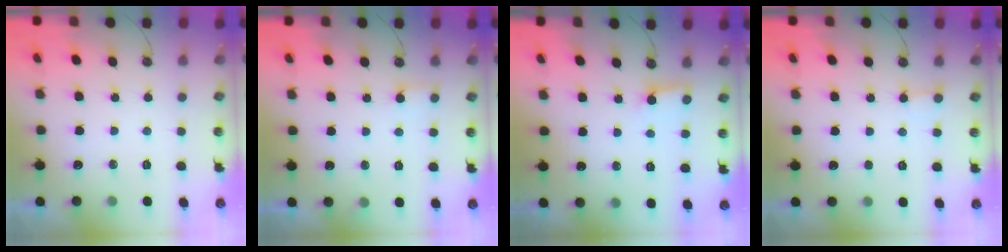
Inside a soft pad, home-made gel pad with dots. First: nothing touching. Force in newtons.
{"total": 4.6, "press": 4.5, "slide": 0.3}
{"total": 2.8, "press": 2.8, "slide": 0.1}
{"total": 2.3, "press": 2.3, "slide": 0.2}